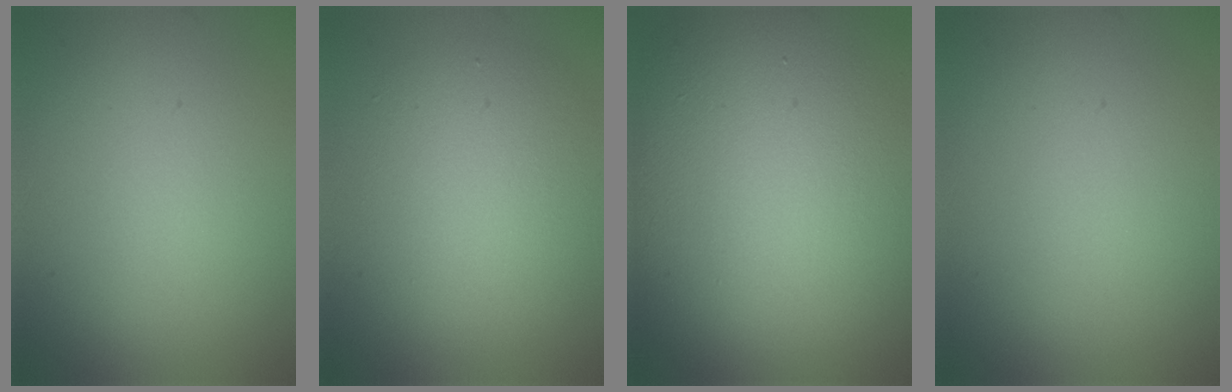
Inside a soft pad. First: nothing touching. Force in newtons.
{"total": 5.2, "press": 5.2, "slide": 0.1}
{"total": 18.0, "press": 18.0, "slide": 0.9}
{"total": 0.0}